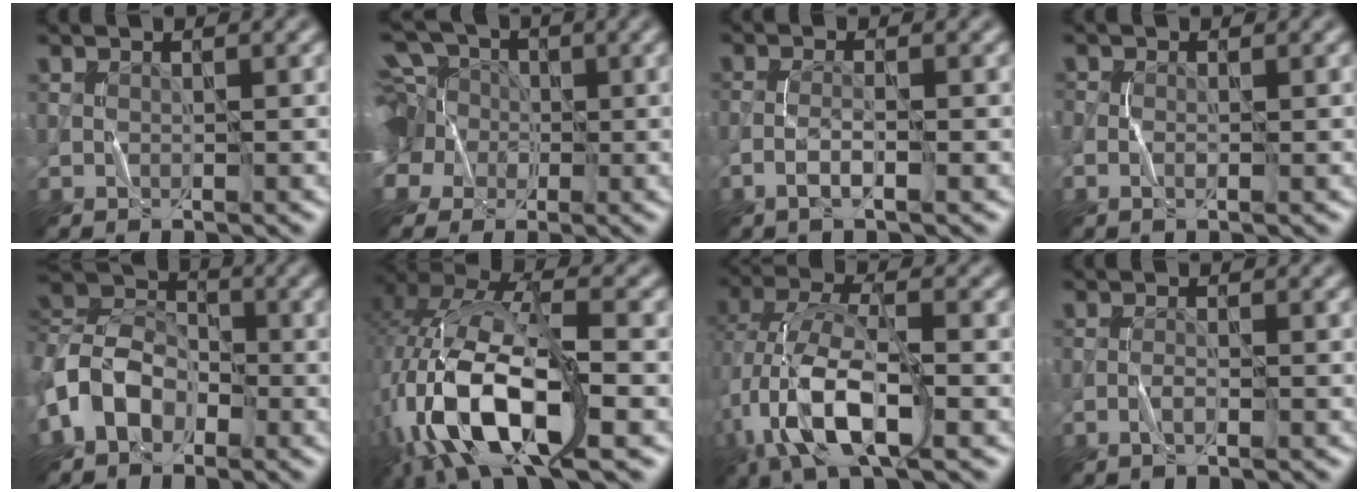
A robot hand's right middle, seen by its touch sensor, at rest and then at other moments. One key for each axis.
{"total": 12.5, "fx": 2.4, "fy": 9.9, "fz": 7.2, "tx": -0.146, "ty": 0.045, "tz": -0.024}
{"total": 1.6, "fx": -0.9, "fy": 0.1, "fz": 1.3, "tx": -0.030, "ty": 0.004, "tz": -0.024}
{"total": 0.7, "fx": -0.2, "fy": 0.4, "fz": 0.6, "tx": -0.015, "ty": -0.002, "tz": -0.003}
{"total": 6.5, "fx": -1.8, "fy": 4.9, "fz": 3.8, "tx": -0.082, "ty": 0.012, "tz": -0.053}
{"total": 14.5, "fx": -5.2, "fy": 5.6, "fz": 12.4, "tx": -0.269, "ty": 0.004, "tz": -0.095}
{"total": 10.3, "fx": -3.1, "fy": 4.2, "fz": 8.9, "tx": -0.179, "ty": 0.008, "tz": -0.065}
{"total": 1.1, "fx": -0.6, "fy": 0.1, "fz": 0.9, "tx": -0.021, "ty": 0.001, "tz": -0.016}